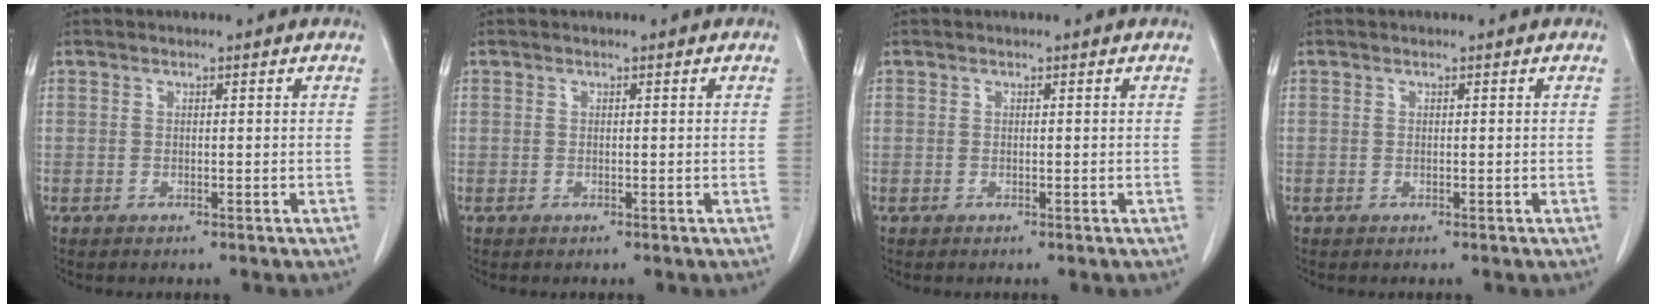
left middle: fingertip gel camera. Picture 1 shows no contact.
{"total": 0.0}
{"total": 0.0}
{"total": 0.0}